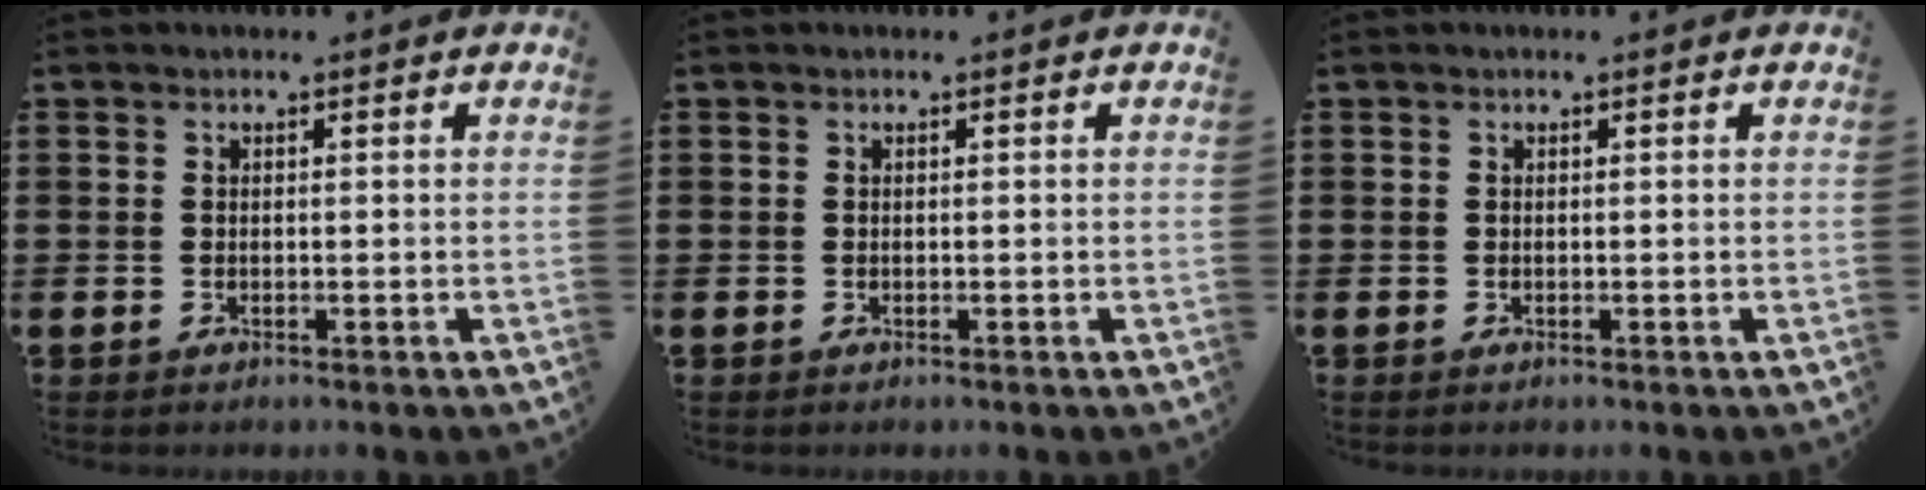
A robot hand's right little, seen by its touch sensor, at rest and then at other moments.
{"total": 0.0}
{"total": 0.0}